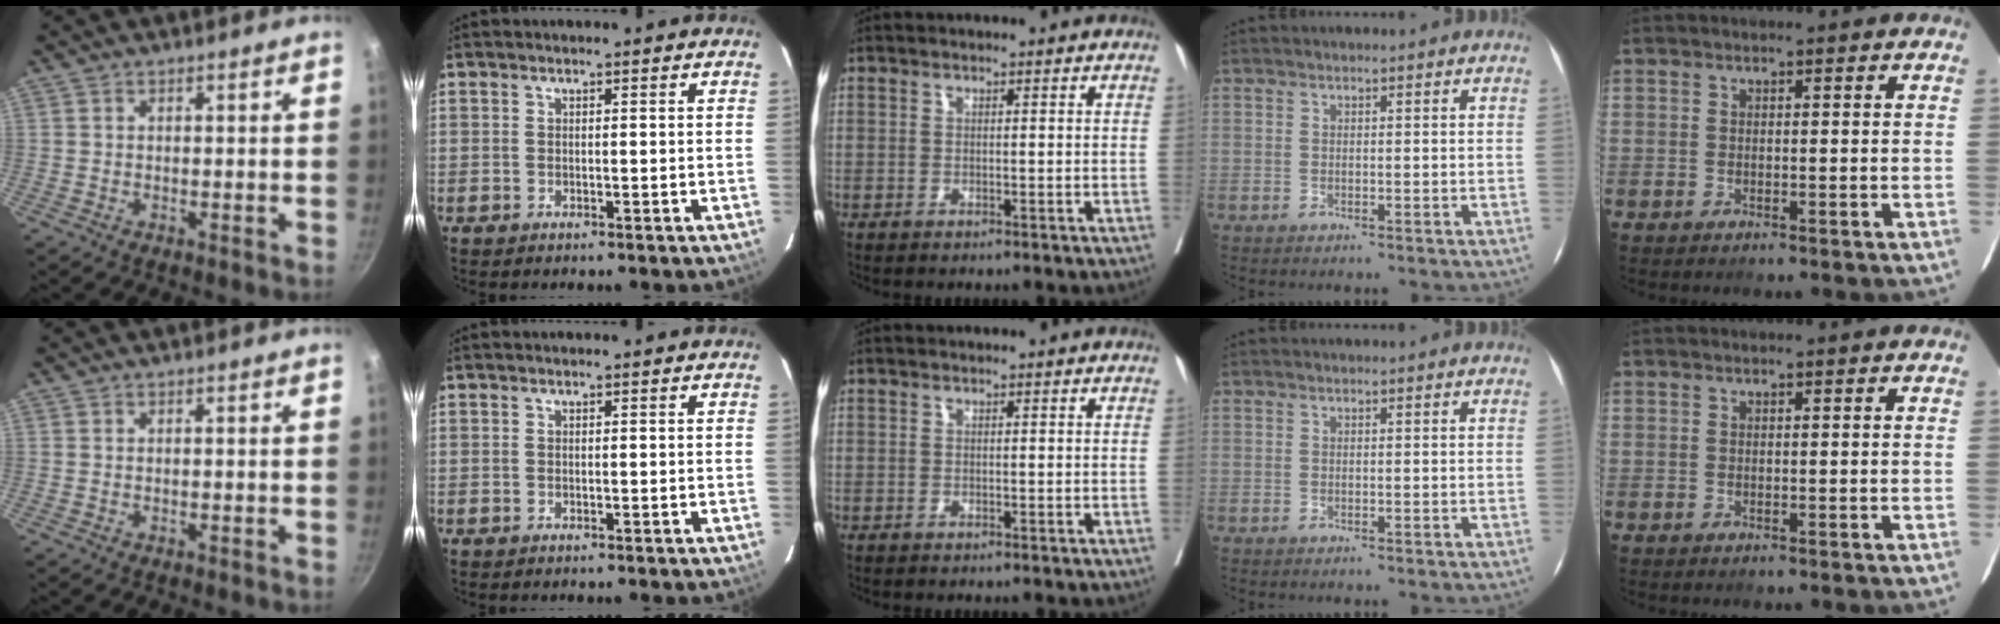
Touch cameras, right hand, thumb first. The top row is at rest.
{}